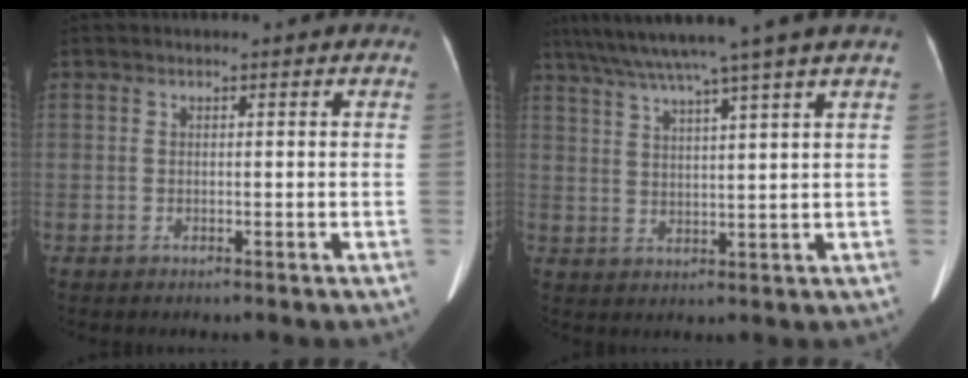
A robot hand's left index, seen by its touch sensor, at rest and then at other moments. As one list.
[{"total": 11.6, "force": [9.4, -2.3, 6.4], "torque": [-0.106, 0.011, 0.142]}]